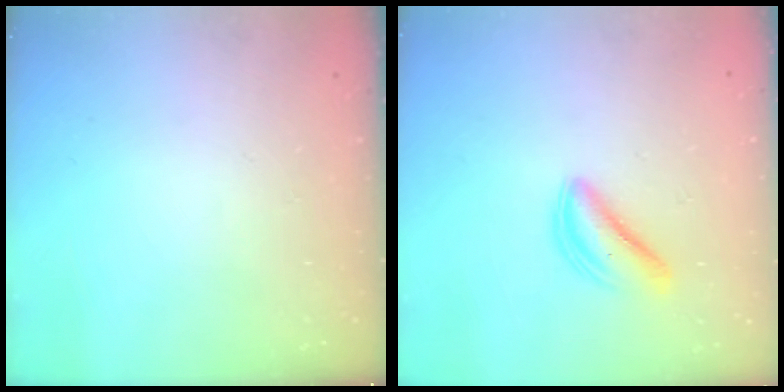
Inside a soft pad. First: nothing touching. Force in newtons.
{"total": 5.3, "press": 5.3, "slide": 0.5}